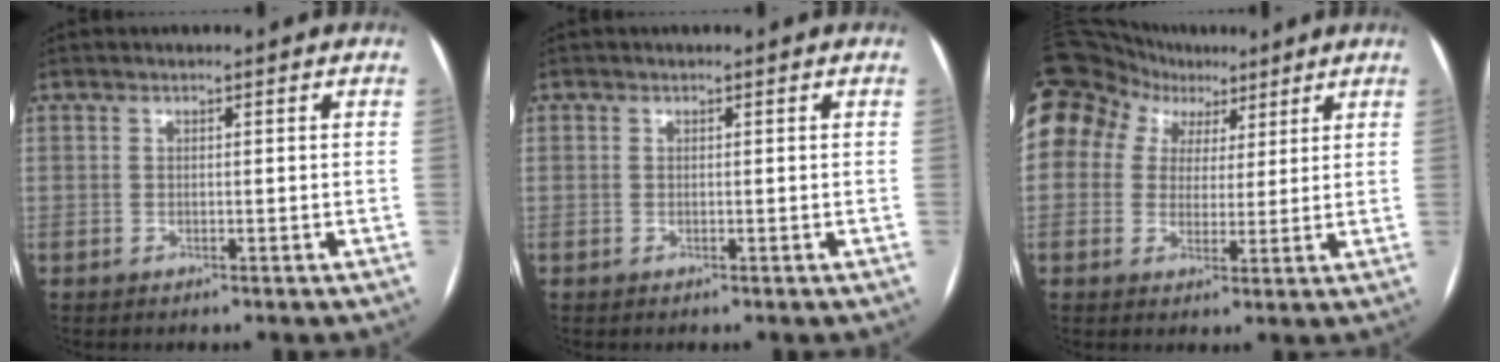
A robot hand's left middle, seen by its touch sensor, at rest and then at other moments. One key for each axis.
{"total": 0.0}
{"total": 21.5, "fx": 11.1, "fy": 16.4, "fz": 8.2, "tx": -0.268, "ty": 0.093, "tz": 0.210}